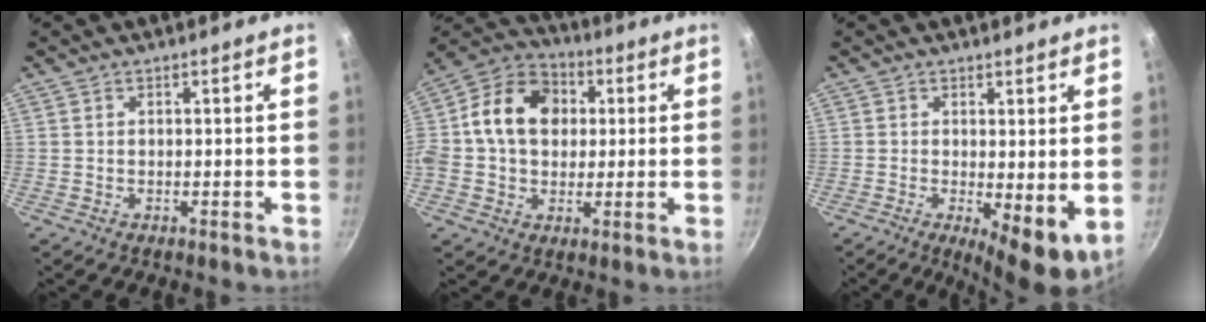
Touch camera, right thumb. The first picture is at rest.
{"total": 16.4, "force": [2.2, 12.7, 10.2], "torque": [-0.160, 0.029, 0.017]}
{"total": 6.7, "force": [0.0, 2.4, 6.3], "torque": [-0.086, -0.018, 0.004]}